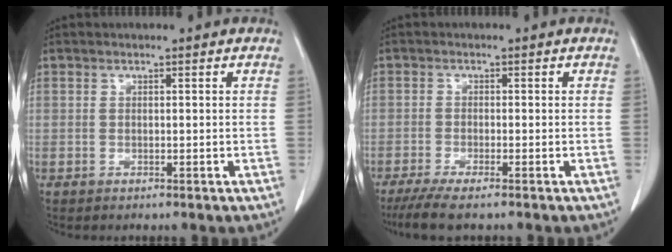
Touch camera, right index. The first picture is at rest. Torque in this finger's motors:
{"motor_torque": [0.44, -0.39, 0.15, 0.05]}